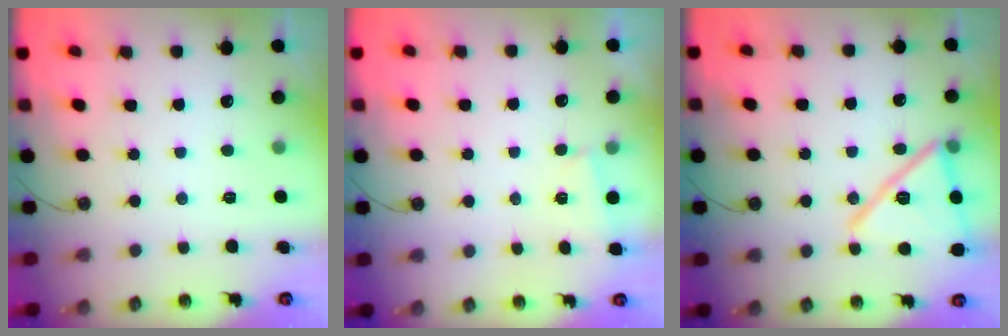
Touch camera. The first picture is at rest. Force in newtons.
{"total": 1.1, "press": 1.0, "slide": 0.3}
{"total": 18.8, "press": 15.6, "slide": 10.5}